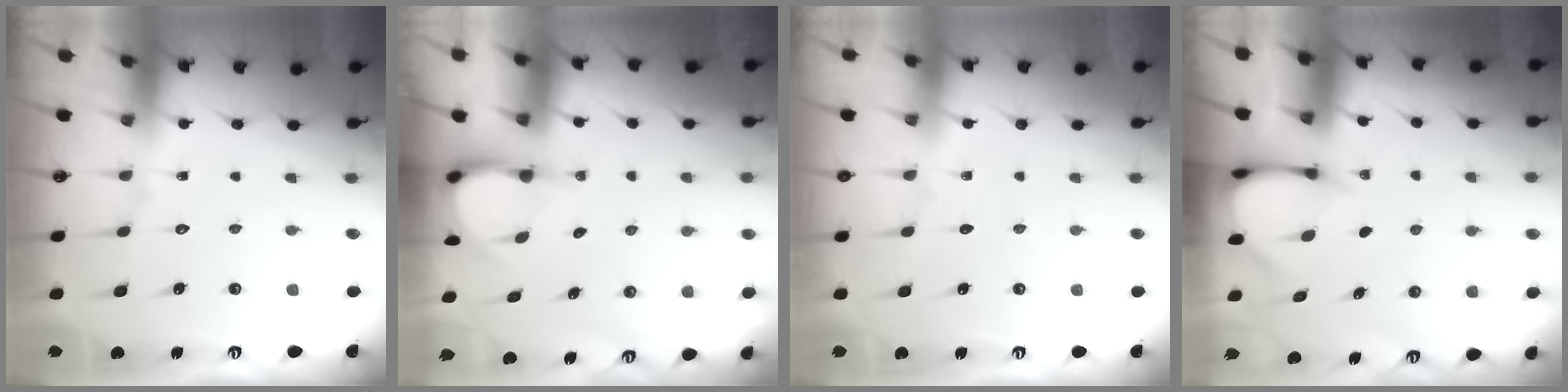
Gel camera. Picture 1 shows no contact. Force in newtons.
{"total": 3.7, "press": 3.7, "slide": 0.2}
{"total": 0.7, "press": 0.7, "slide": 0.2}
{"total": 3.3, "press": 3.3, "slide": 0.2}